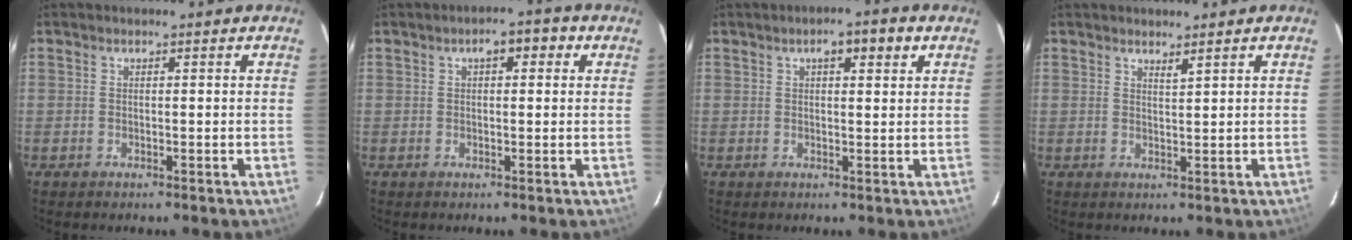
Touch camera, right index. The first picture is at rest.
{"total": 3.8, "force": [1.3, 1.8, 3.1], "torque": [-0.047, 0.018, 0.018]}
{"total": 4.4, "force": [2.1, 1.4, 3.7], "torque": [-0.055, 0.015, 0.032]}
{"total": 1.4, "force": [1.2, -0.1, 0.7], "torque": [-0.013, -0.003, 0.019]}